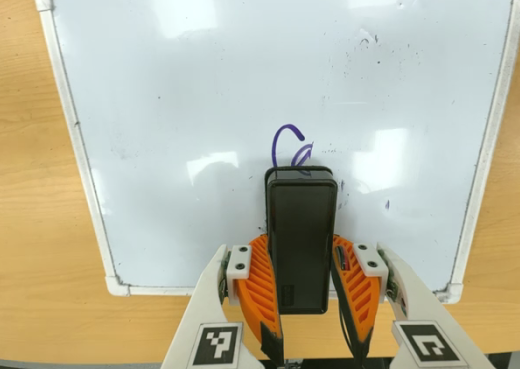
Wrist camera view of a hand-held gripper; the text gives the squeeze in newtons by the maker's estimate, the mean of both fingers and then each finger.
{"total": 9.4, "left": 7.7, "right": 11.0}